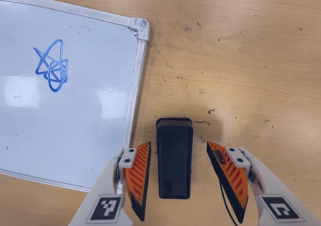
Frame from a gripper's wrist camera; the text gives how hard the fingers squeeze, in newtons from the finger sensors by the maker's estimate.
{"total": 0.0}